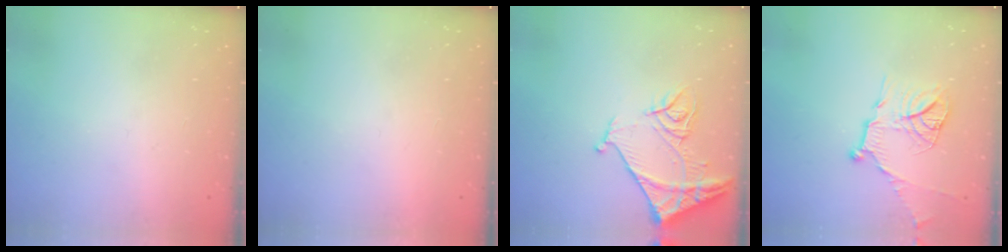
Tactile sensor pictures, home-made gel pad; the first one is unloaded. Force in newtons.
{"total": 1.5, "press": 1.5, "slide": 0.1}
{"total": 11.7, "press": 11.6, "slide": 1.2}
{"total": 13.4, "press": 13.3, "slide": 1.2}